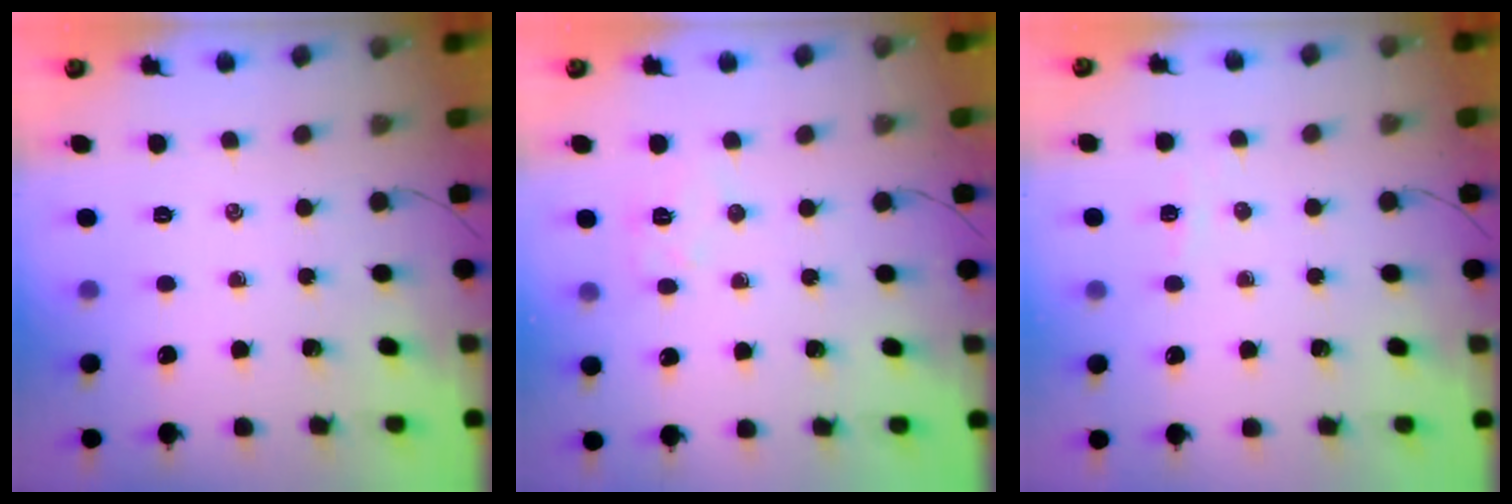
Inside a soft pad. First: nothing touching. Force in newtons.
{"total": 6.1, "press": 6.0, "slide": 1.1}
{"total": 2.4, "press": 2.3, "slide": 0.6}